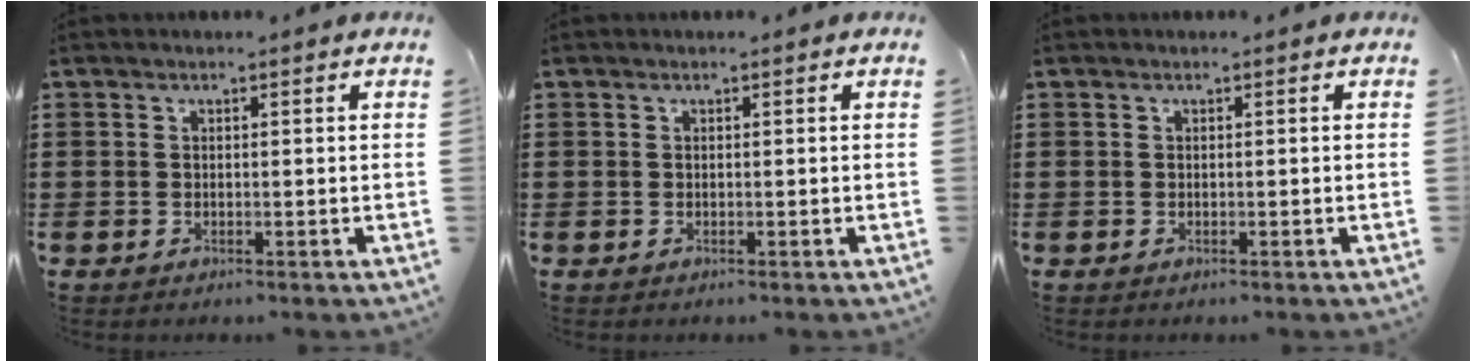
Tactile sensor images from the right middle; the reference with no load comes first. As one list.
[{"total": 0.0}, {"total": 0.0}]